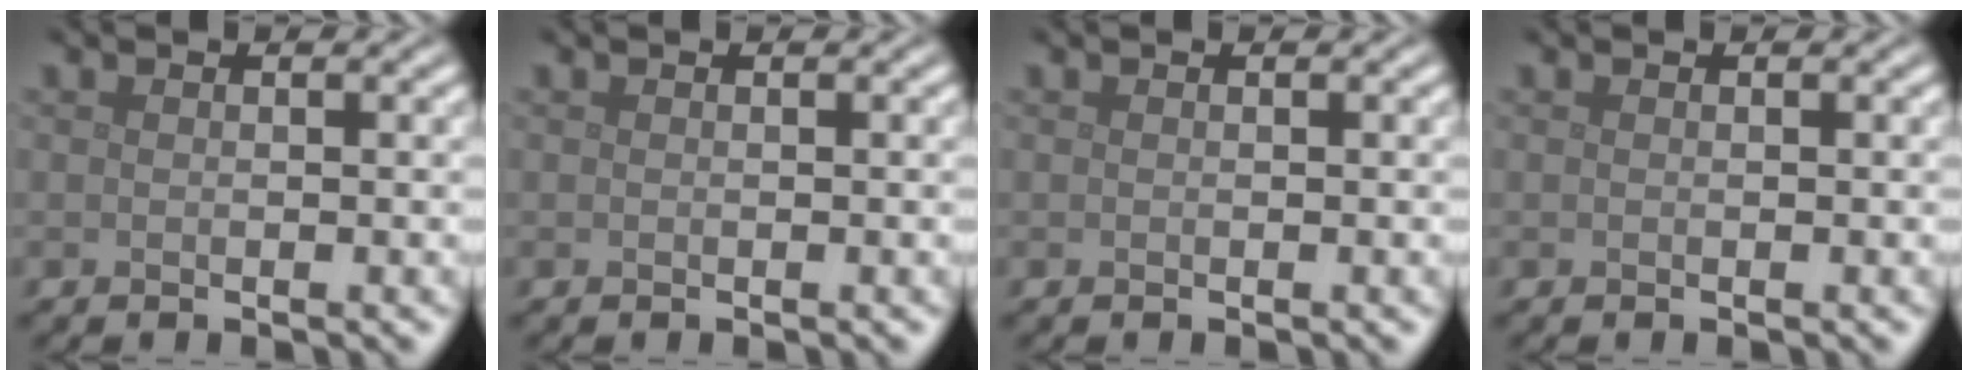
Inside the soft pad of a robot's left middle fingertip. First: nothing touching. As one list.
[{"total": 0.0}, {"total": 0.0}, {"total": 0.0}]